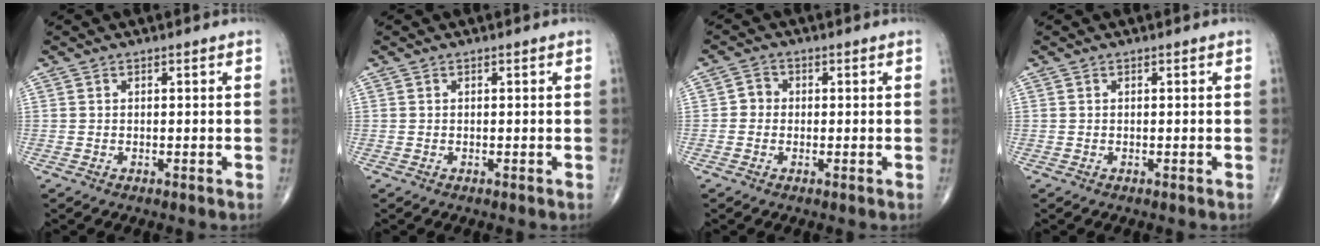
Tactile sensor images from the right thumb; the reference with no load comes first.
{"total": 0.0}
{"total": 2.3, "force": [-0.3, 2.1, 0.9], "torque": [0.001, 0.008, -0.011]}
{"total": 0.0}